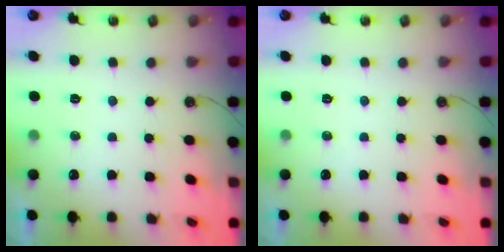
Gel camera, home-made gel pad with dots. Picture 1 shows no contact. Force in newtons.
{"total": 0.0}